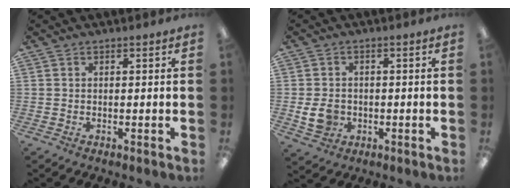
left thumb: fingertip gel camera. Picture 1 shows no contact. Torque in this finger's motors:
{"motor_torque": [-0.18, 0.19, 0.46, -0.10, 0.02]}